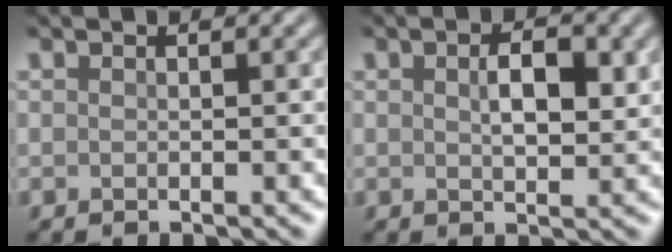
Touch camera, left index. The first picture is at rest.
{"total": 3.5, "force": [0.8, 1.7, 3.0], "torque": [-0.054, 0.000, 0.016]}